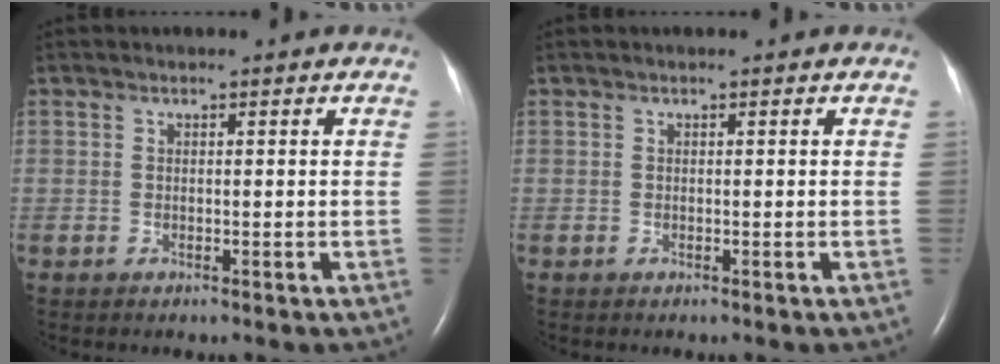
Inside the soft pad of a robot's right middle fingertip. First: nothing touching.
{"total": 0.0}